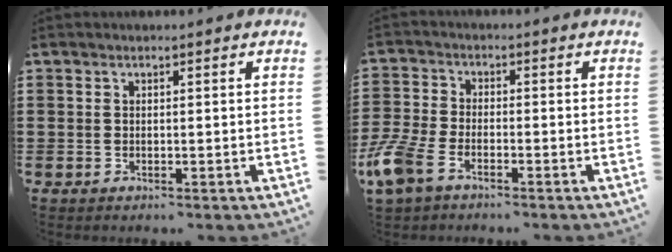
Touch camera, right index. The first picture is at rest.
{"total": 5.8, "force": [-3.9, 2.1, 3.7], "torque": [-0.108, -0.013, -0.083]}